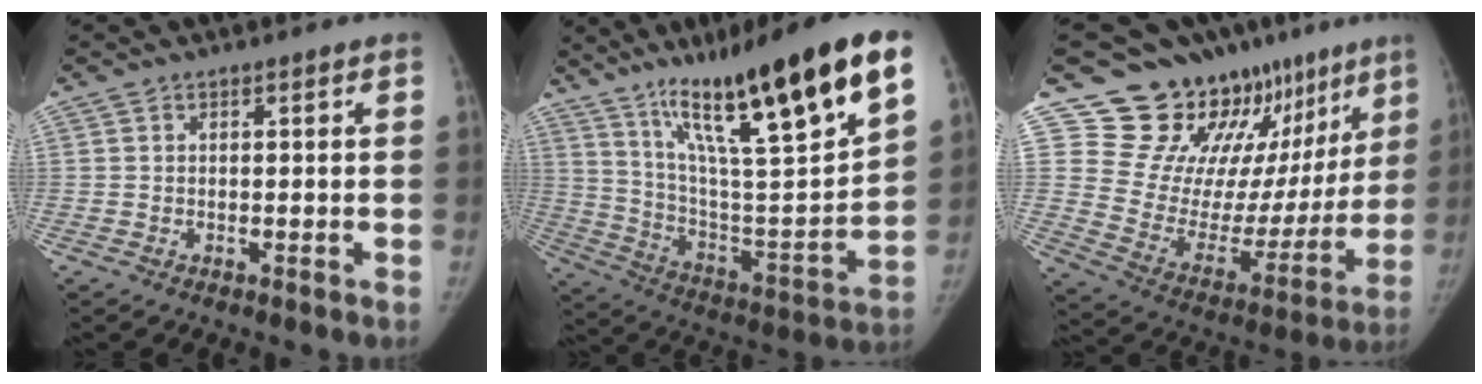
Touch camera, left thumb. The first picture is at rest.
{"total": 29.5, "force": [17.0, 4.8, 23.6], "torque": [-0.365, -0.045, 0.288]}
{"total": 24.0, "force": [16.7, 12.9, 11.4], "torque": [-0.110, -0.093, 0.255]}